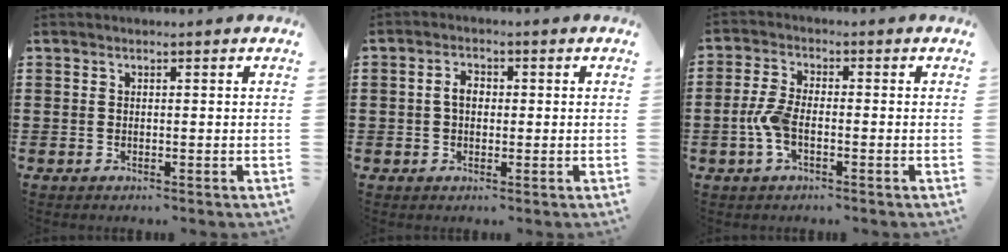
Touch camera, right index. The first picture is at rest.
{"total": 2.7, "force": [0.0, 1.7, 2.1], "torque": [-0.042, 0.008, -0.002]}
{"total": 5.0, "force": [-1.4, 2.2, 4.2], "torque": [-0.109, -0.004, -0.034]}